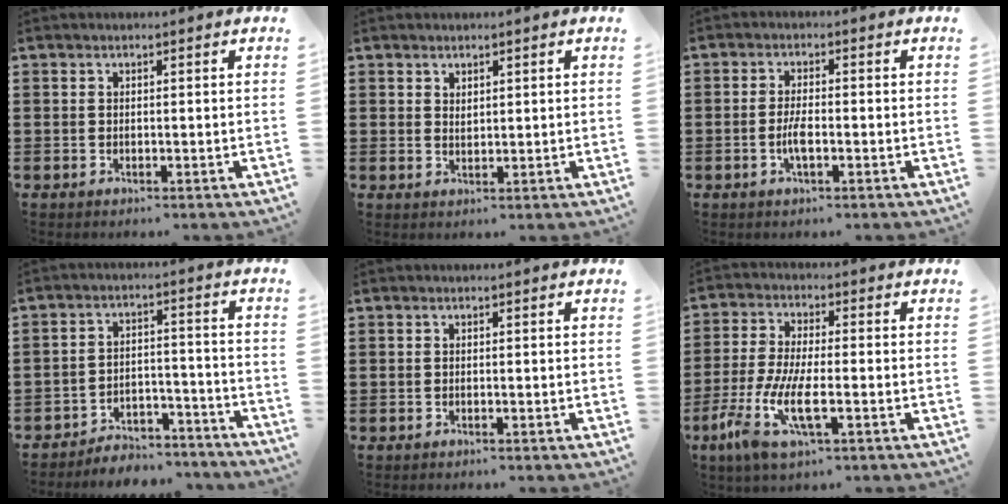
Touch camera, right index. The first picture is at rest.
{"total": 1.4, "force": [1.2, 0.6, 0.2], "torque": [-0.005, 0.002, 0.024]}
{"total": 3.2, "force": [-1.0, 0.8, 2.9], "torque": [-0.066, -0.004, -0.022]}
{"total": 4.7, "force": [-4.6, 1.0, 0.4], "torque": [-0.009, 0.014, -0.093]}
{"total": 0.0}
{"total": 8.5, "force": [-3.6, 2.2, 7.4], "torque": [-0.177, -0.020, -0.071]}